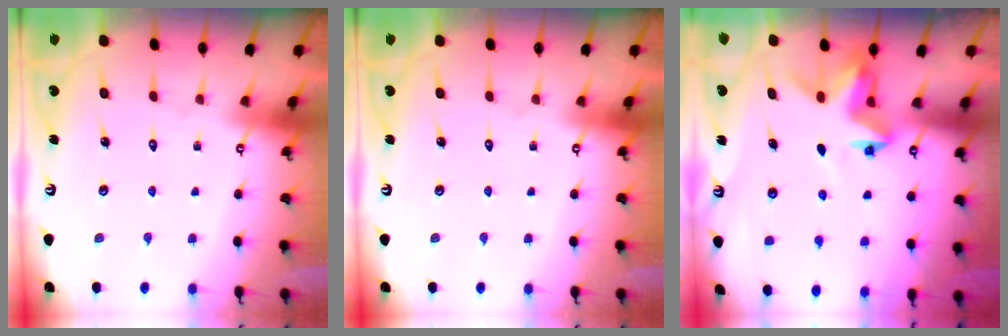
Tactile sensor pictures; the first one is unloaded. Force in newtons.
{"total": 0.0}
{"total": 3.8, "press": 3.8, "slide": 0.5}